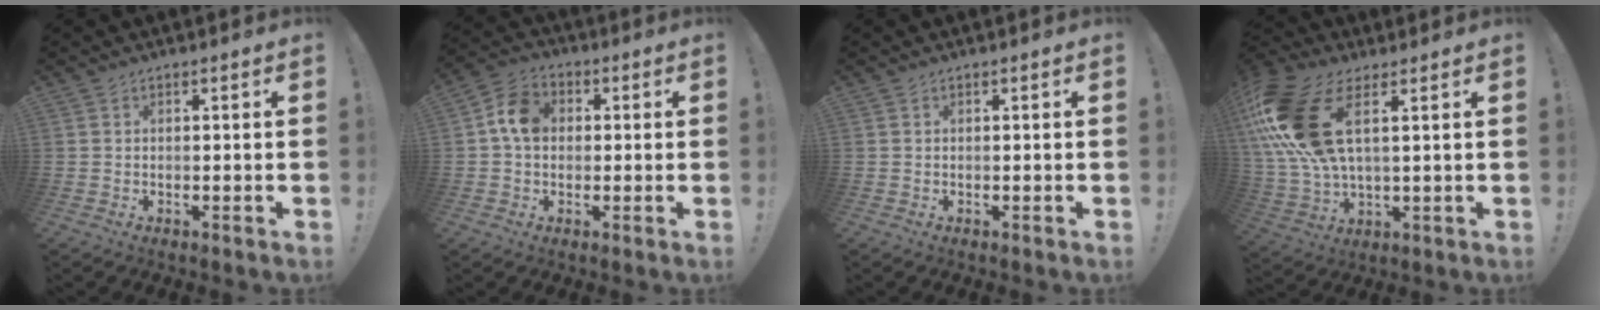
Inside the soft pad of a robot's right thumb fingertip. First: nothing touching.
{"total": 9.2, "force": [1.1, 7.1, 5.8], "torque": [-0.093, 0.016, 0.025]}
{"total": 0.0}
{"total": 20.8, "force": [7.0, 10.3, 16.6], "torque": [-0.331, -0.022, 0.131]}